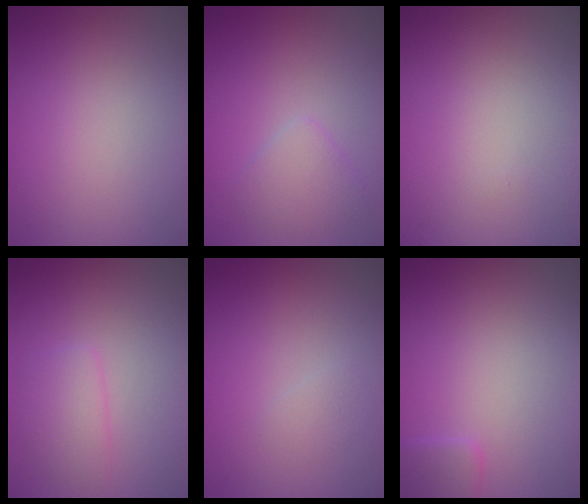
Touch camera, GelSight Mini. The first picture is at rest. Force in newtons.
{"total": 2.0, "press": 2.0, "slide": 0.1}
{"total": 0.0}
{"total": 1.9, "press": 1.9, "slide": 0.1}
{"total": 0.8, "press": 0.8, "slide": 0.0}
{"total": 1.5, "press": 1.5, "slide": 0.1}